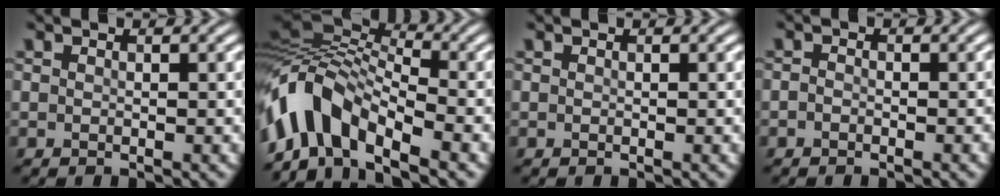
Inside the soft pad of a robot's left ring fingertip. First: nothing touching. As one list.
[{"total": 9.7, "force": [-6.2, 4.5, 5.9], "torque": [-0.112, 0.017, -0.124]}, {"total": 0.0}, {"total": 1.4, "force": [-1.3, 0.5, -0.1], "torque": [-0.005, -0.002, -0.034]}]